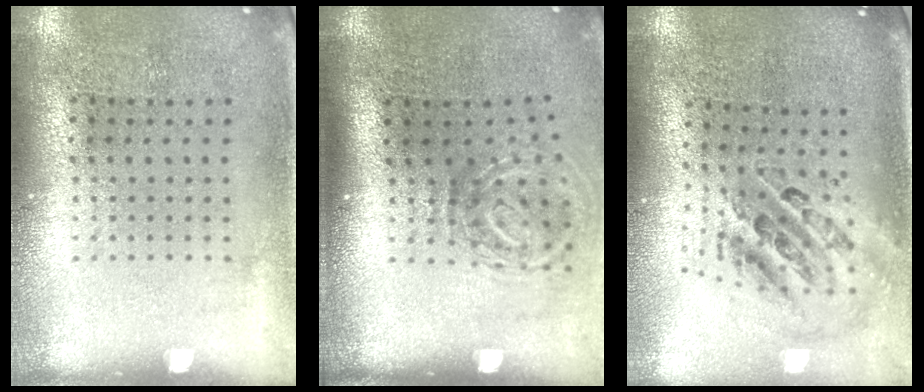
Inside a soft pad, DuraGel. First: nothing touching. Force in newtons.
{"total": 2.1, "press": 1.3, "slide": 1.6}
{"total": 1.4, "press": 1.3, "slide": 0.7}